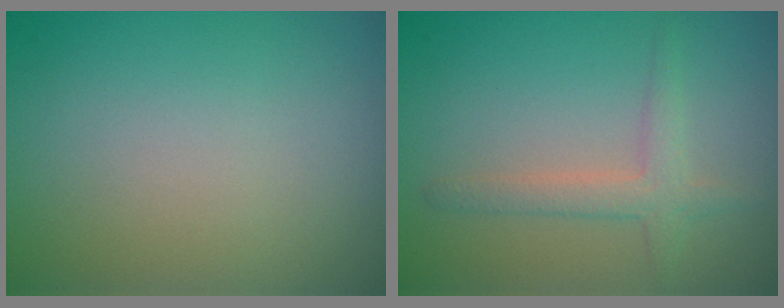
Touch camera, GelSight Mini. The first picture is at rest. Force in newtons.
{"total": 2.2, "press": 2.2, "slide": 0.1}